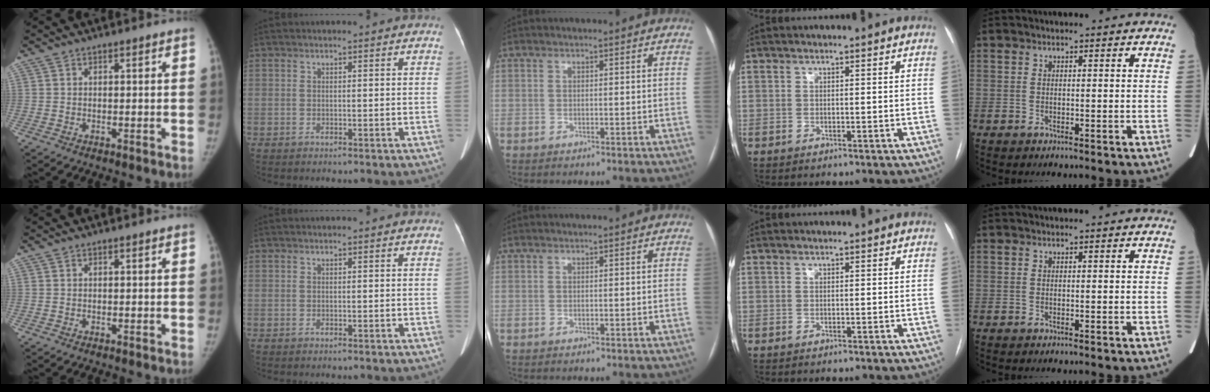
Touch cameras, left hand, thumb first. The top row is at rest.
{}